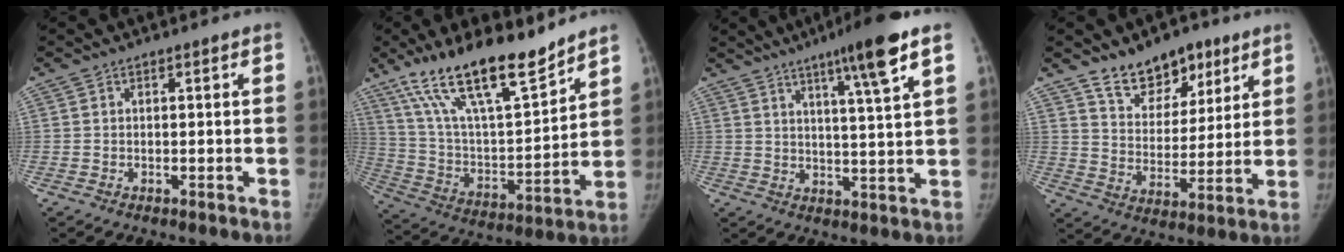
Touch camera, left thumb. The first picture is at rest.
{"total": 21.5, "force": [15.8, 5.7, 13.3], "torque": [-0.209, -0.073, 0.289]}
{"total": 11.2, "force": [6.5, 0.2, 9.1], "torque": [-0.138, -0.026, 0.097]}
{"total": 13.0, "force": [9.0, 7.6, 5.7], "torque": [-0.044, -0.055, 0.155]}